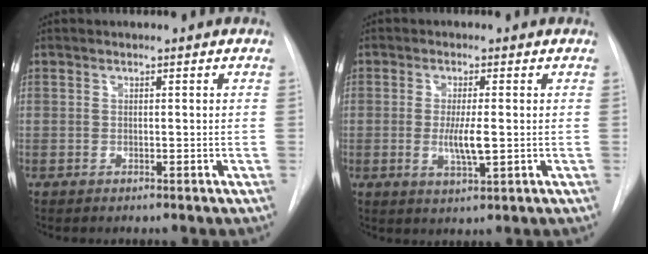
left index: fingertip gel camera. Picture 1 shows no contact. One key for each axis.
{"total": 4.5, "fx": -0.5, "fy": 0.8, "fz": 4.4, "tx": -0.085, "ty": -0.011, "tz": -0.008}